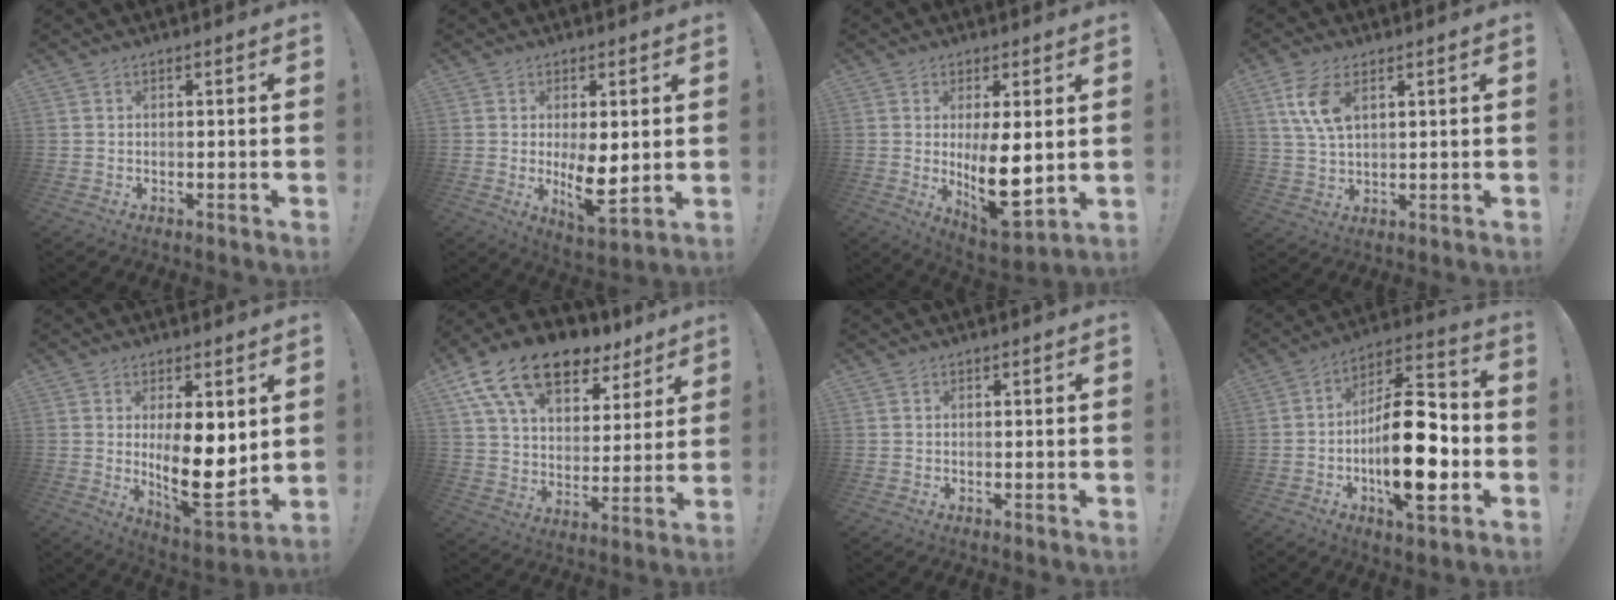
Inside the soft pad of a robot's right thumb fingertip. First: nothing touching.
{"total": 9.2, "force": [0.3, 3.7, 8.4], "torque": [-0.138, -0.018, 0.009]}
{"total": 12.6, "force": [0.0, 5.3, 11.5], "torque": [-0.178, -0.024, 0.010]}
{"total": 8.8, "force": [3.7, 4.6, 6.6], "torque": [-0.127, -0.011, 0.067]}
{"total": 13.7, "force": [1.0, 5.6, 12.5], "torque": [-0.192, -0.032, 0.024]}
{"total": 18.3, "force": [11.9, 9.9, 9.9], "torque": [-0.169, -0.068, 0.216]}
{"total": 0.0}
{"total": 22.3, "force": [-4.8, 8.5, 20.0], "torque": [-0.341, 0.023, -0.072]}